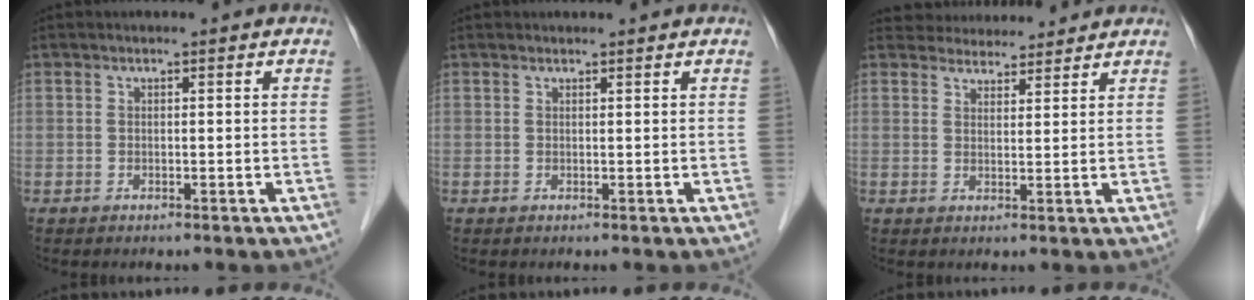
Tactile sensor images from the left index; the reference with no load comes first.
{"total": 0.6, "force": [0.6, 0.1, -0.1], "torque": [-0.004, 0.006, 0.011]}
{"total": 7.1, "force": [6.9, 1.8, 0.7], "torque": [-0.003, 0.020, 0.094]}